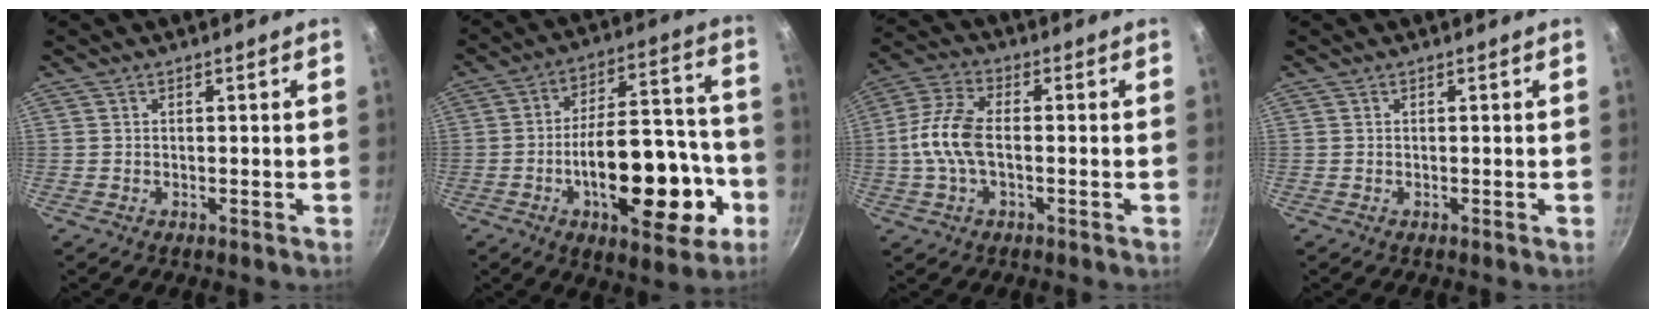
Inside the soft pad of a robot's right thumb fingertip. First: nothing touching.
{"total": 22.7, "force": [-7.4, 10.0, 18.9], "torque": [-0.241, 0.048, -0.103]}
{"total": 9.6, "force": [-0.9, 4.9, 8.1], "torque": [-0.170, 0.026, -0.031]}
{"total": 0.0}